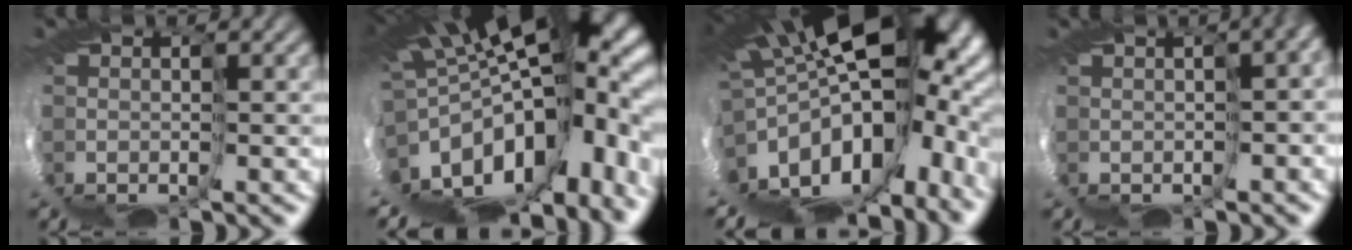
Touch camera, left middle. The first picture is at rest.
{"total": 10.0, "force": [-1.5, 4.0, 9.0], "torque": [-0.146, -0.031, -0.010]}
{"total": 10.6, "force": [-0.1, 4.9, 9.4], "torque": [-0.166, -0.056, 0.020]}
{"total": 5.2, "force": [-1.6, 2.4, 4.4], "torque": [-0.063, 0.010, 0.001]}